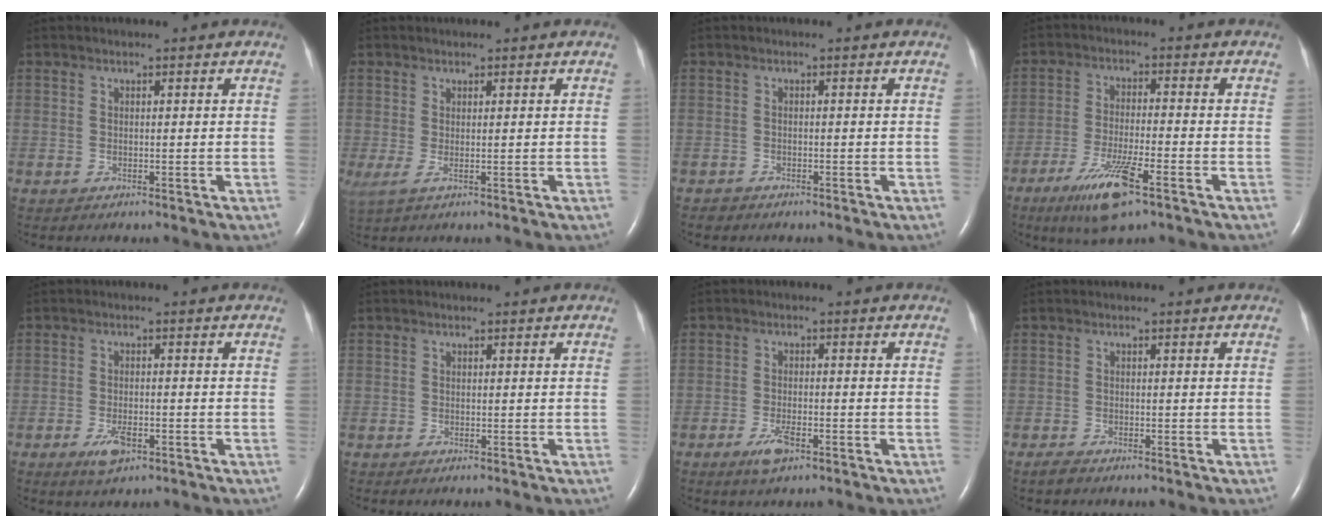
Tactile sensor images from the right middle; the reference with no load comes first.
{"total": 2.1, "force": [-0.1, 0.5, 2.0], "torque": [-0.052, -0.006, 0.004]}
{"total": 0.9, "force": [-0.7, 0.4, 0.1], "torque": [-0.007, 0.000, -0.013]}
{"total": 9.2, "force": [-5.3, 1.0, 7.4], "torque": [-0.148, -0.021, -0.092]}
{"total": 3.6, "force": [-1.9, 1.4, 2.8], "torque": [-0.057, -0.002, -0.029]}
{"total": 0.0}
{"total": 3.6, "force": [-2.1, 0.9, 2.7], "torque": [-0.061, -0.004, -0.037]}
{"total": 1.1, "force": [-0.9, 0.3, 0.5], "torque": [-0.016, -0.002, -0.014]}